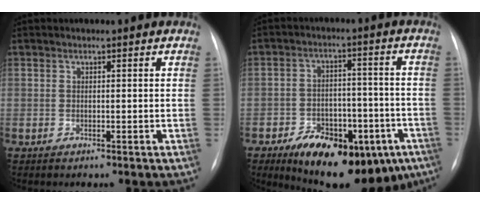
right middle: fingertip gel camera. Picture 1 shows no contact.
{"total": 18.9, "force": [-11.0, 9.1, 12.4], "torque": [-0.137, 0.020, -0.149]}